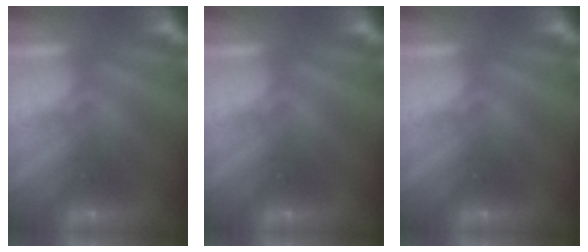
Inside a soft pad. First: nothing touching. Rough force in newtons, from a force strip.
{"total": 0.0}
{"total": 0.0}